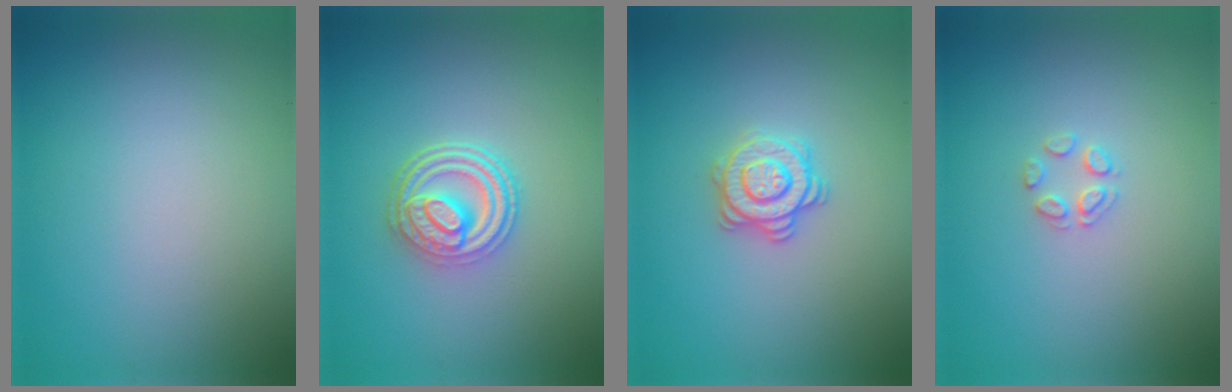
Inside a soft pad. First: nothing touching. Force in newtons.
{"total": 4.8, "press": 3.7, "slide": 3.0}
{"total": 3.1, "press": 2.9, "slide": 0.9}
{"total": 1.5, "press": 1.5, "slide": 0.1}